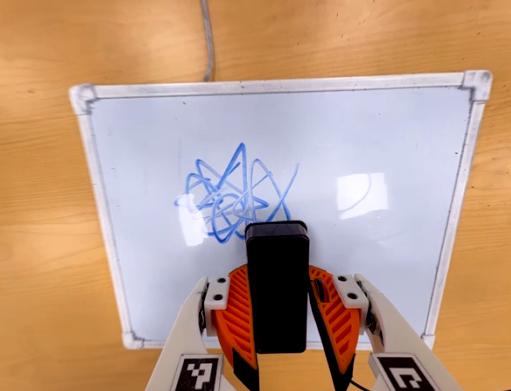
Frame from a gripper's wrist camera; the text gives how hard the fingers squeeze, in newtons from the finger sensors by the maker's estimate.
{"total": 5.9, "left": 5.5, "right": 6.2}